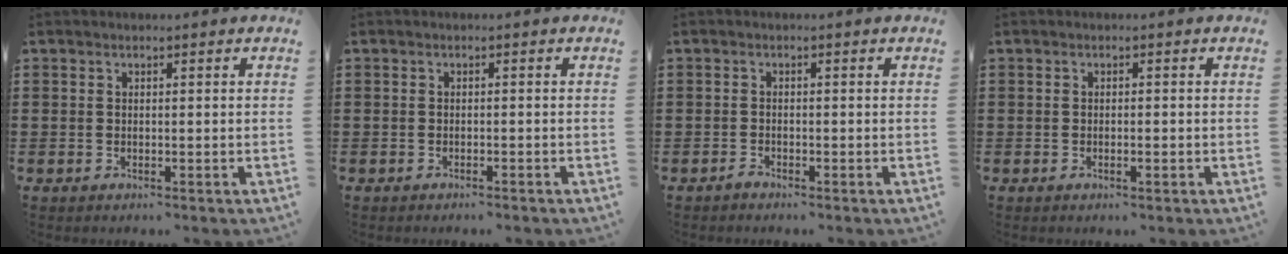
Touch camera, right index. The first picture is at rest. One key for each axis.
{"total": 0.8, "fx": -0.8, "fy": -0.1, "fz": 0.1, "tx": -0.005, "ty": -0.003, "tz": -0.015}
{"total": 1.0, "fx": -0.9, "fy": 0.1, "fz": 0.1, "tx": -0.003, "ty": 0.000, "tz": -0.020}
{"total": 0.9, "fx": -0.4, "fy": 0.2, "fz": 0.8, "tx": -0.016, "ty": -0.004, "tz": -0.006}